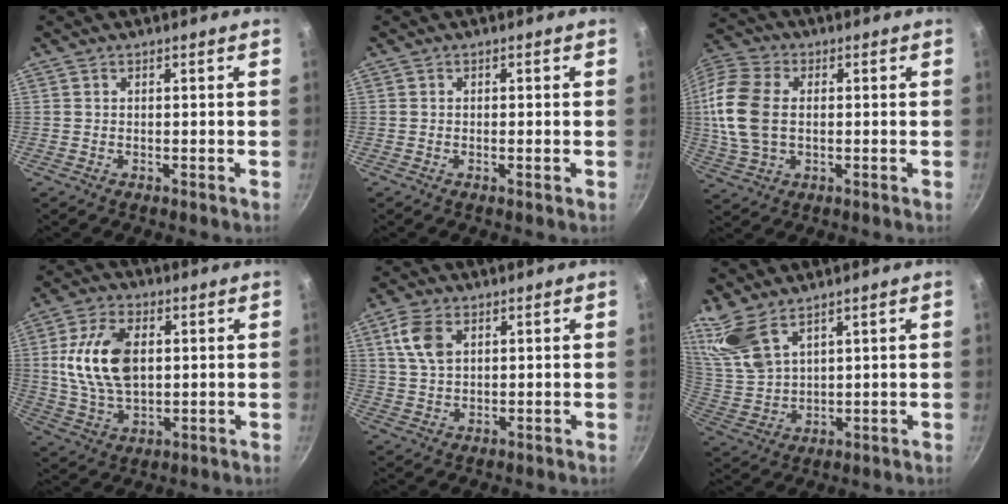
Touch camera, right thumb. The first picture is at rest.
{"total": 0.7, "force": [-0.2, 0.1, 0.6], "torque": [-0.013, 0.001, -0.004]}
{"total": 13.7, "force": [0.5, 9.0, 10.3], "torque": [-0.206, 0.015, 0.001]}
{"total": 14.4, "force": [2.2, 8.8, 11.2], "torque": [-0.197, -0.001, 0.042]}
{"total": 6.9, "force": [2.6, 4.2, 4.9], "torque": [-0.093, 0.000, 0.051]}
{"total": 10.9, "force": [7.7, 4.9, 5.9], "torque": [-0.116, -0.036, 0.174]}